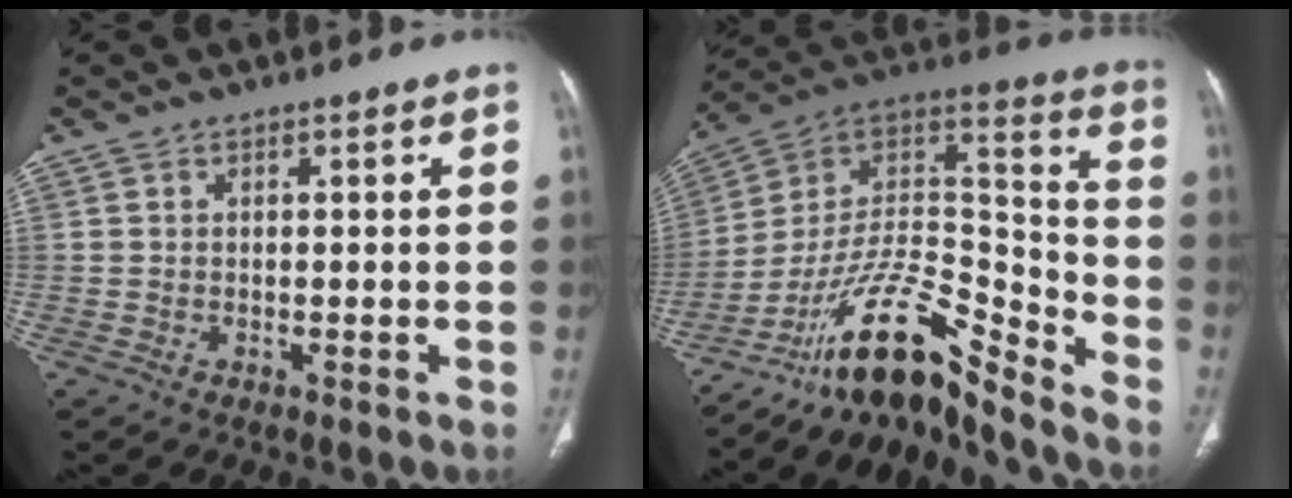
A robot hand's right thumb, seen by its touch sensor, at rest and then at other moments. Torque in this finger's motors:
{"motor_torque": [0.45, 0.23, 1.41, -1.34, 0.15]}